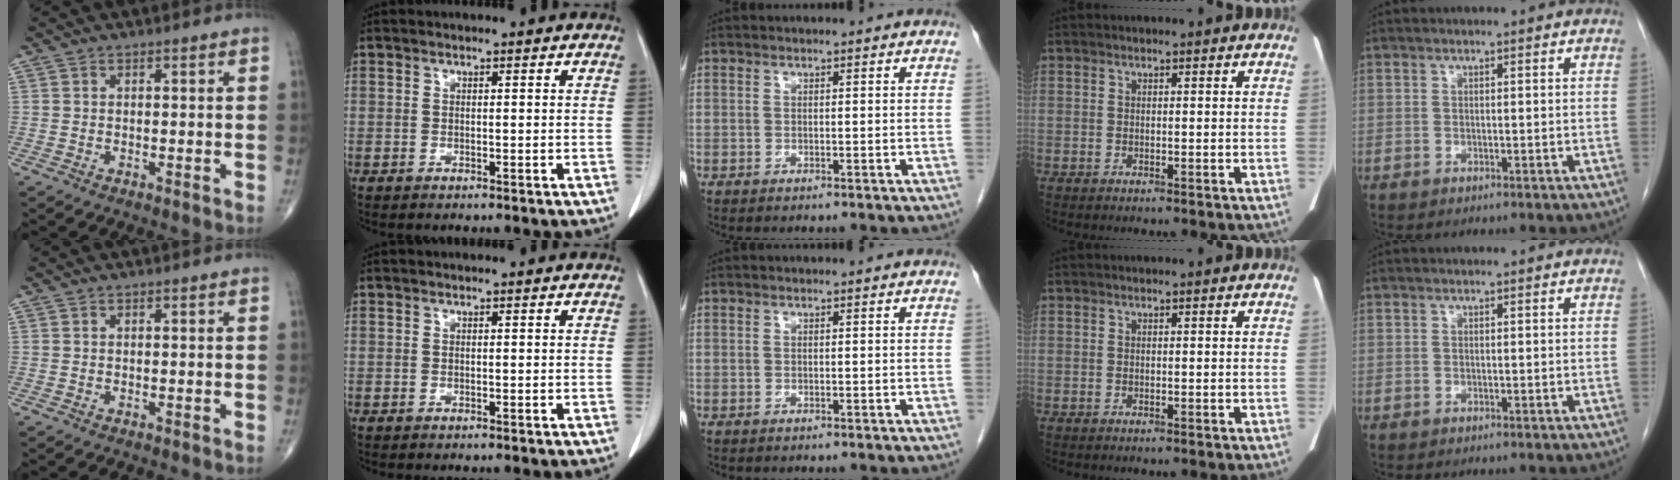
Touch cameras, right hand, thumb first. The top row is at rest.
{}